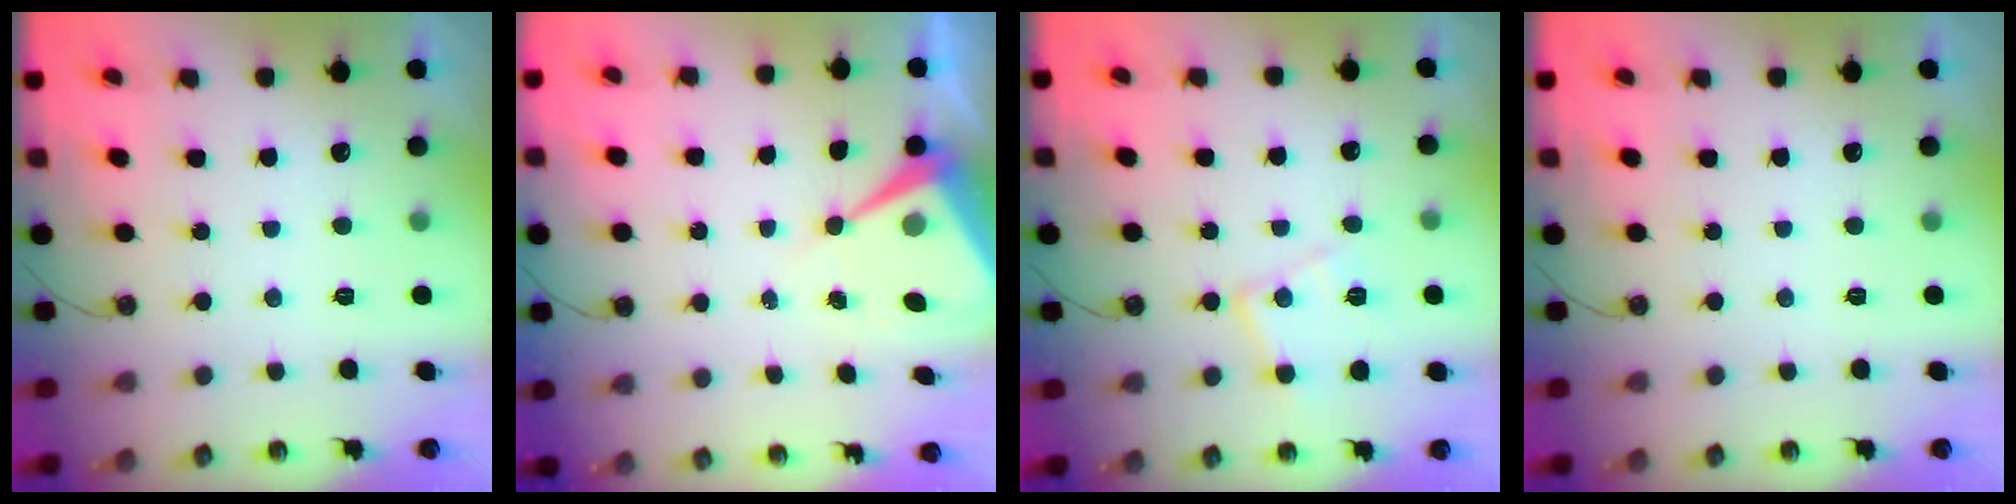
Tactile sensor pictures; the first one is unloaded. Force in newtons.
{"total": 8.9, "press": 8.9, "slide": 0.5}
{"total": 11.6, "press": 11.6, "slide": 0.8}
{"total": 0.0}